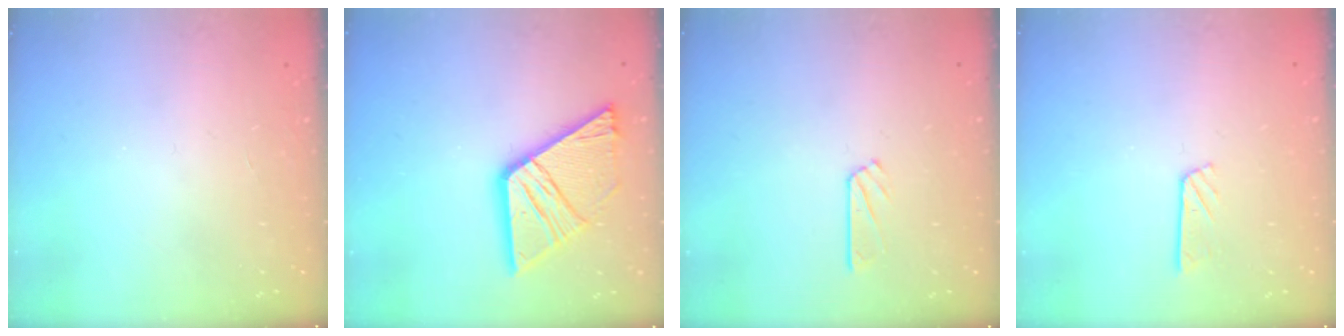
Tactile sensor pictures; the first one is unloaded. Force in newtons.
{"total": 19.2, "press": 19.1, "slide": 2.1}
{"total": 3.3, "press": 3.3, "slide": 0.3}
{"total": 2.8, "press": 2.8, "slide": 0.2}